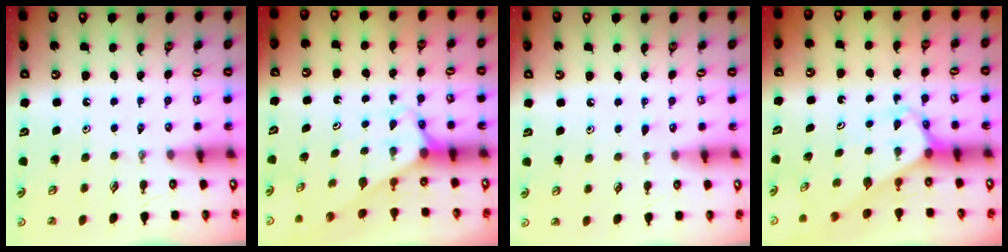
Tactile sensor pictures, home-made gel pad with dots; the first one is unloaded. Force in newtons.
{"total": 2.7, "press": 2.7, "slide": 0.2}
{"total": 3.8, "press": 3.8, "slide": 0.5}
{"total": 3.4, "press": 3.4, "slide": 0.2}